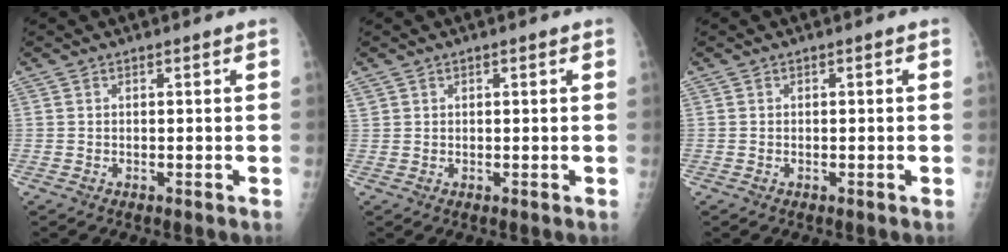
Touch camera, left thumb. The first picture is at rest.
{"total": 0.7, "force": [0.4, 0.5, 0.1], "torque": [0.006, -0.002, 0.007]}
{"total": 0.0}